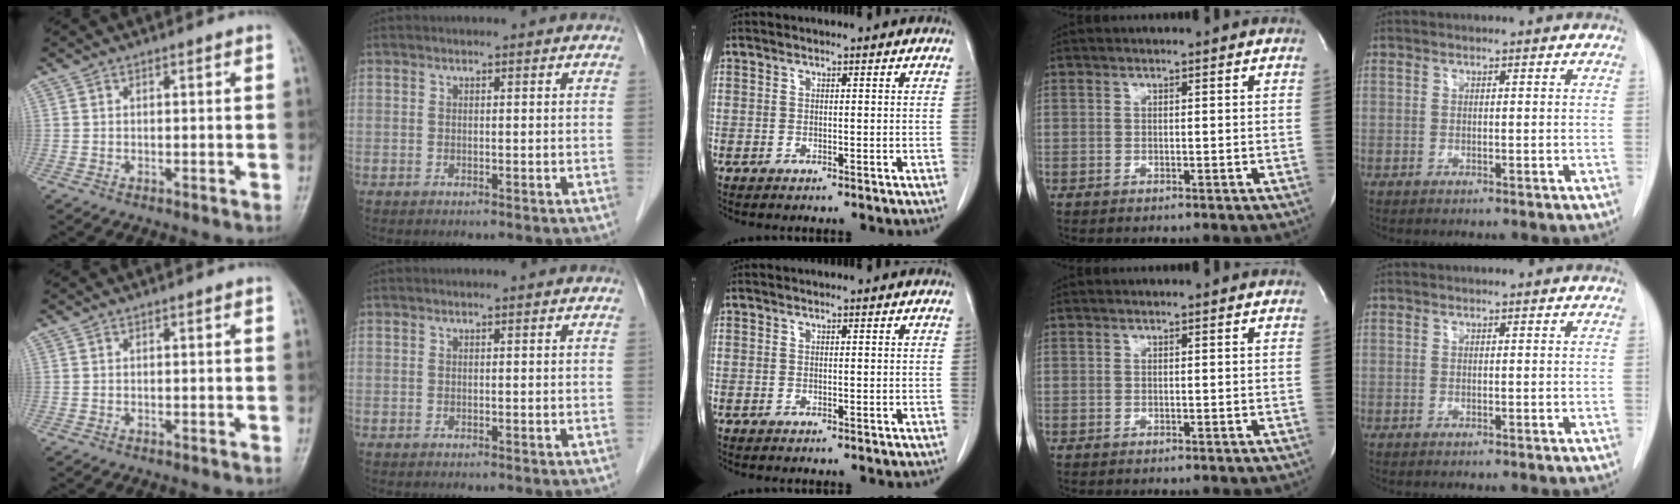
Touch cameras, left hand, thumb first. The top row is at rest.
{}